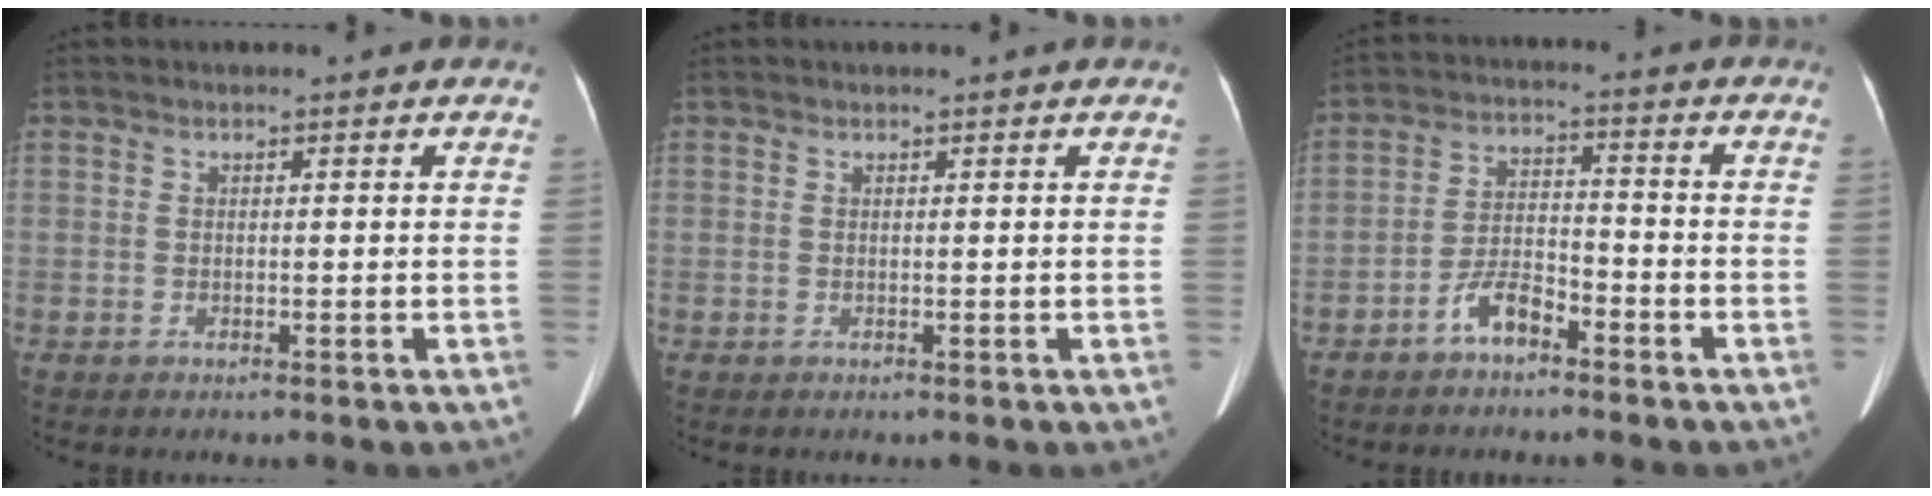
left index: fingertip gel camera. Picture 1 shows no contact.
{"total": 0.7, "force": [0.7, 0.0, 0.2], "torque": [-0.005, 0.008, 0.012]}
{"total": 5.0, "force": [-3.6, 1.8, 3.0], "torque": [-0.067, 0.012, -0.067]}